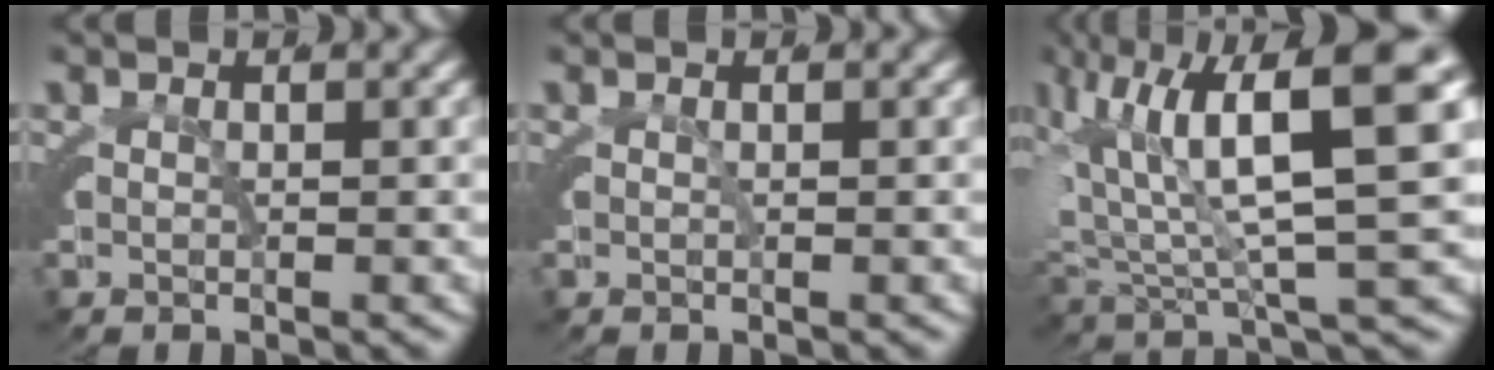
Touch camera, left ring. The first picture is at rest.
{"total": 0.0}
{"total": 12.1, "force": [2.5, 6.7, 9.7], "torque": [-0.152, 0.017, 0.036]}